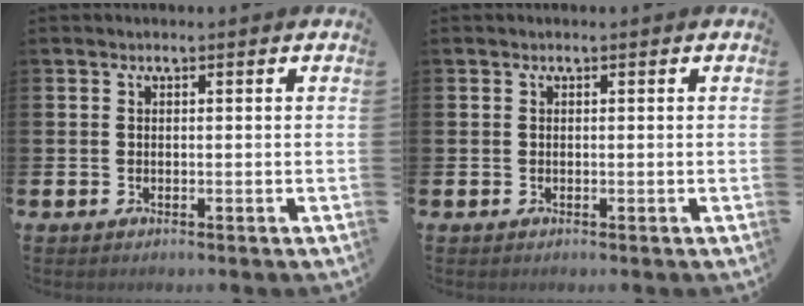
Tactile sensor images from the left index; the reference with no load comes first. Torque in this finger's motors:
{"motor_torque": [0.10, 0.04, 0.05, 0.01]}